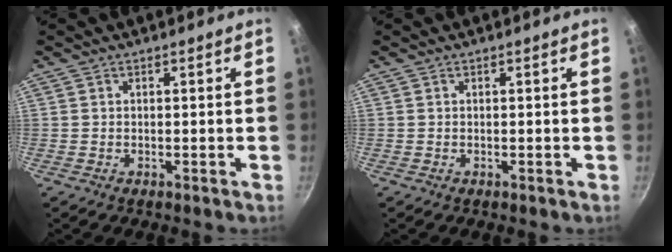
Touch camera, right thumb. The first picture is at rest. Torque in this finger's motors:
{"motor_torque": [-0.19, -0.12, 0.06, 0.00, 0.01]}